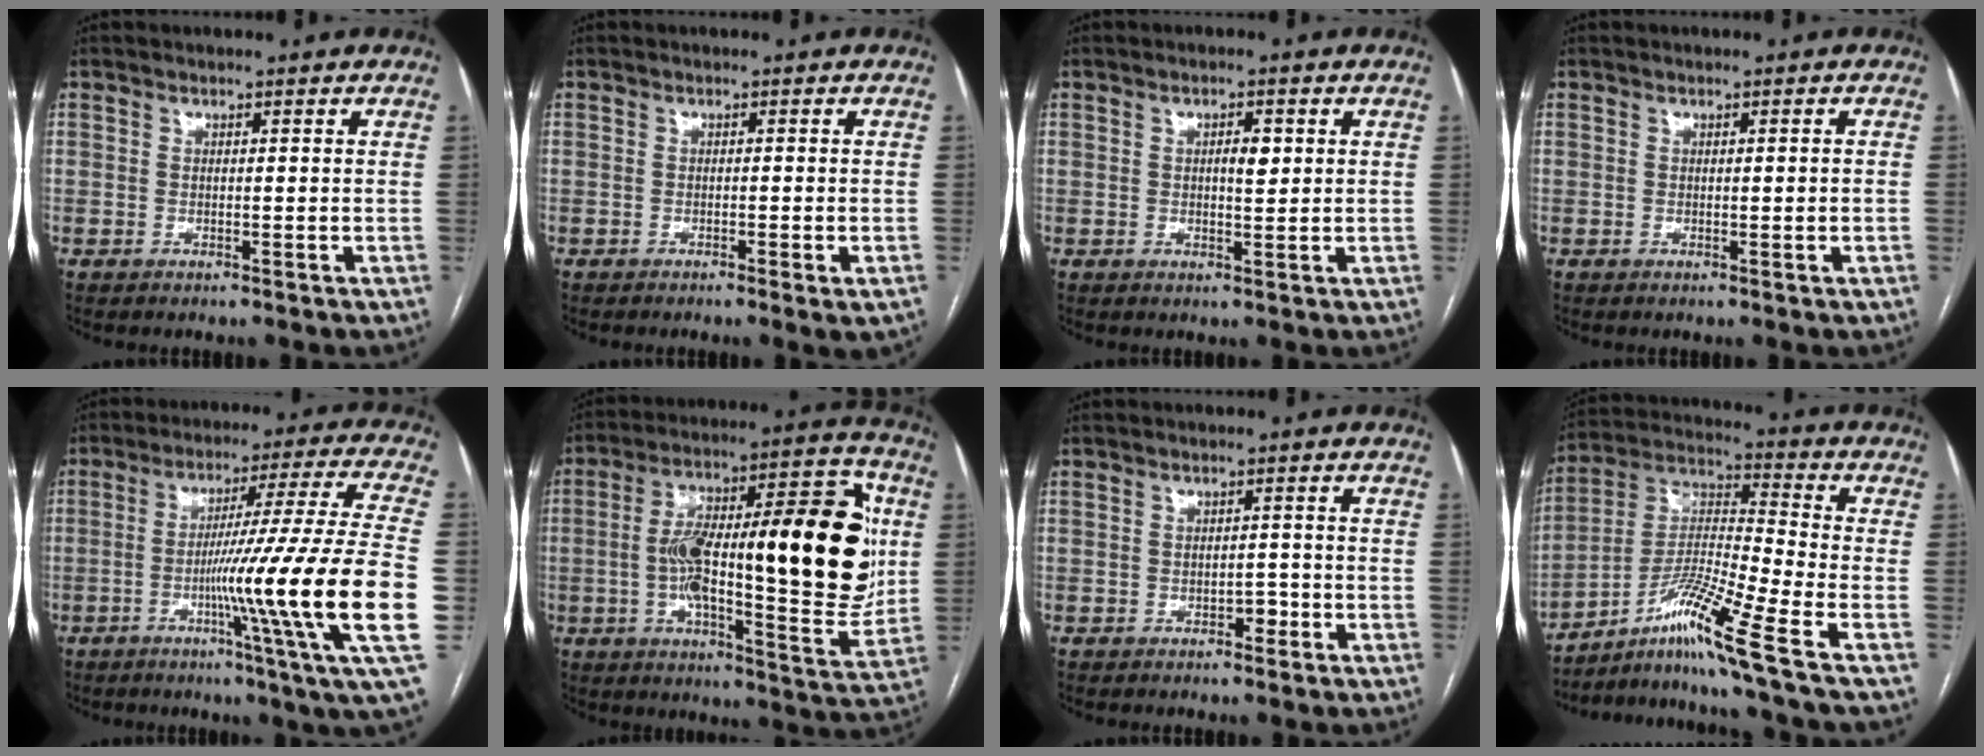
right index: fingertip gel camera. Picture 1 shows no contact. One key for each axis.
{"total": 2.1, "fx": -1.0, "fy": 0.3, "fz": 1.8, "tx": -0.024, "ty": -0.005, "tz": -0.011}
{"total": 2.5, "fx": 0.6, "fy": 0.8, "fz": 2.3, "tx": -0.037, "ty": 0.000, "tz": 0.009}
{"total": 1.2, "fx": -0.2, "fy": 0.0, "fz": 1.2, "tx": -0.019, "ty": 0.001, "tz": 0.001}
{"total": 22.0, "fx": -5.2, "fy": -2.4, "fz": 21.2, "tx": -0.284, "ty": -0.010, "tz": -0.093}
{"total": 27.4, "fx": 1.6, "fy": 6.3, "fz": 26.6, "tx": -0.356, "ty": 0.039, "tz": 0.023}
{"total": 1.6, "fx": -0.8, "fy": 1.0, "fz": 0.9, "tx": -0.011, "ty": 0.004, "tz": -0.011}
{"total": 13.9, "fx": -8.4, "fy": -1.8, "fz": 11.0, "tx": -0.220, "ty": -0.009, "tz": -0.149}